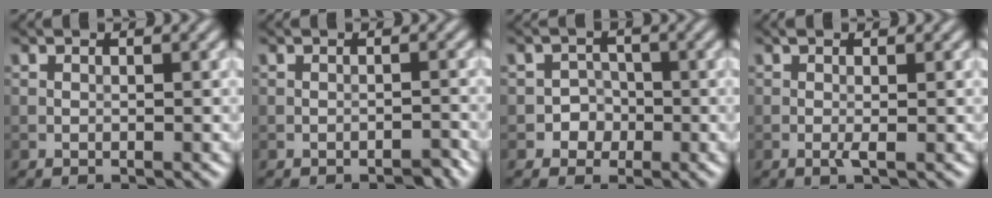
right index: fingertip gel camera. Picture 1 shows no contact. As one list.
[{"total": 1.1, "force": [-1.0, 0.1, 0.4], "torque": [-0.002, 0.004, -0.015]}, {"total": 2.0, "force": [-0.7, 1.9, 0.3], "torque": [0.017, 0.007, -0.020]}, {"total": 1.2, "force": [-0.1, 0.1, 1.2], "torque": [-0.025, -0.001, -0.003]}]